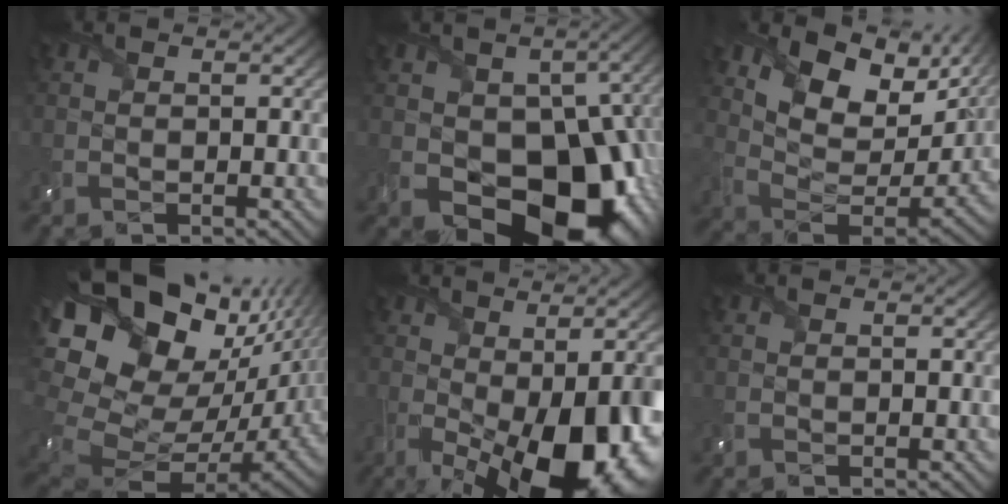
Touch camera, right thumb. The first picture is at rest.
{"total": 18.1, "force": [-4.5, 12.9, 11.8], "torque": [-0.155, -0.034, -0.044]}
{"total": 14.8, "force": [8.7, 8.0, 8.8], "torque": [-0.164, 0.006, 0.161]}
{"total": 20.3, "force": [5.5, 13.3, 14.4], "torque": [-0.289, -0.003, 0.141]}
{"total": 17.8, "force": [-4.8, 8.7, 14.7], "torque": [-0.225, -0.050, -0.031]}
{"total": 0.0}